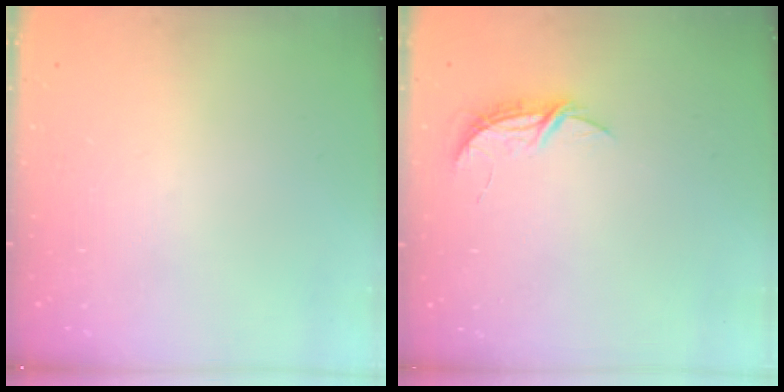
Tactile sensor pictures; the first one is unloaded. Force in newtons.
{"total": 5.0, "press": 5.0, "slide": 0.4}